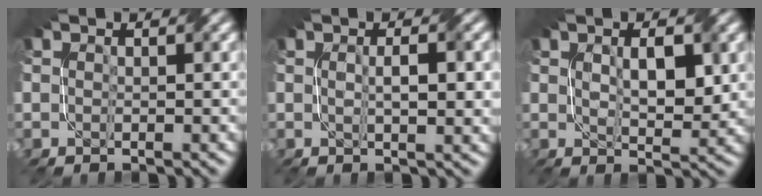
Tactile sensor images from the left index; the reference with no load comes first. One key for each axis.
{"total": 3.4, "fx": 0.4, "fy": 0.6, "fz": 3.3, "tx": -0.057, "ty": 0.002, "tz": 0.008}
{"total": 3.8, "fx": 1.0, "fy": 1.4, "fz": 3.4, "tx": -0.065, "ty": -0.002, "tz": 0.022}